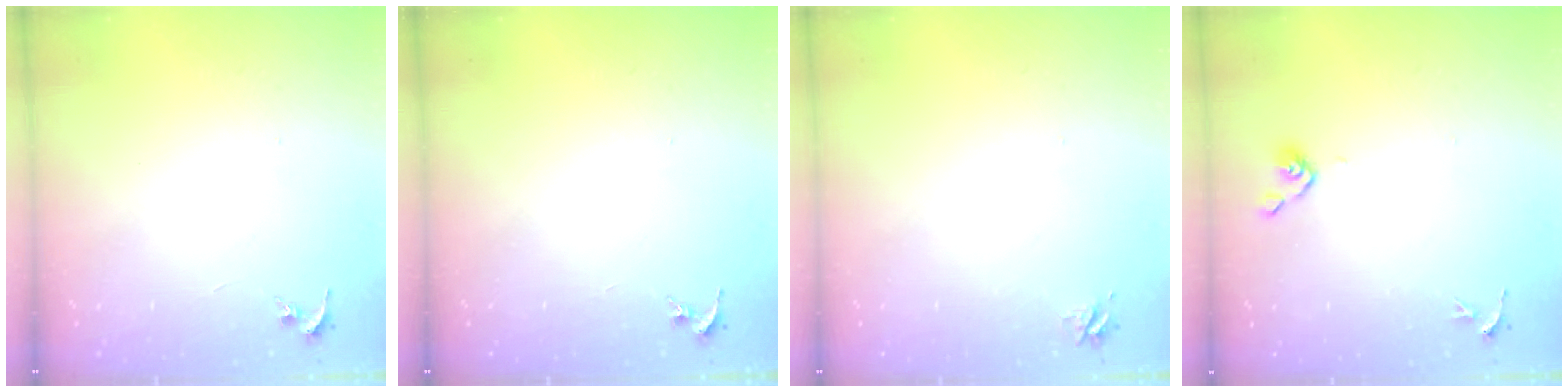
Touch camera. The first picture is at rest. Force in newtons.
{"total": 0.0}
{"total": 3.7, "press": 3.6, "slide": 0.5}
{"total": 4.3, "press": 4.1, "slide": 1.3}